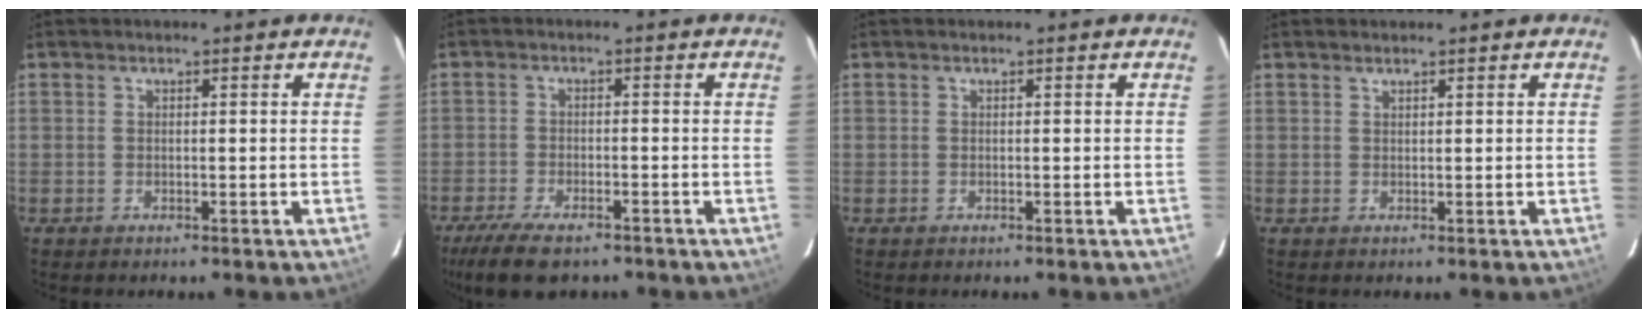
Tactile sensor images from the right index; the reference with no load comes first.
{"total": 10.2, "force": [-7.6, 3.6, 5.6], "torque": [-0.138, -0.025, -0.133]}
{"total": 0.0}
{"total": 0.5, "force": [0.5, 0.1, 0.1], "torque": [-0.002, 0.001, 0.010]}